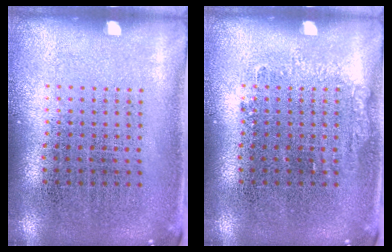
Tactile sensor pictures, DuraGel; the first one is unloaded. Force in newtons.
{"total": 0.7, "press": 0.7, "slide": 0.2}